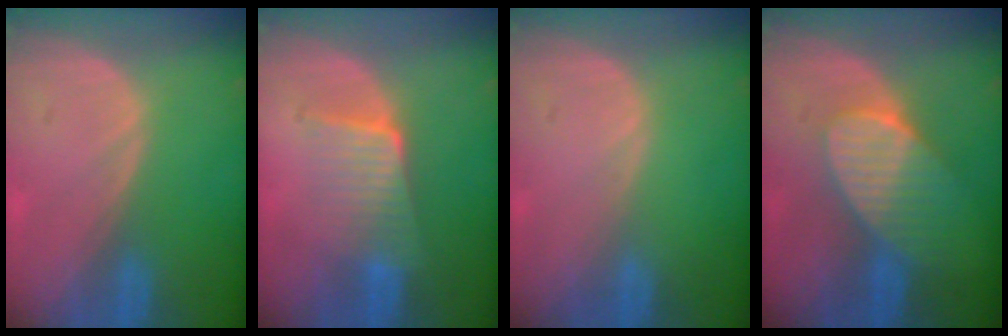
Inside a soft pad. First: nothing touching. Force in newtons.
{"total": 6.7, "press": 5.8, "slide": 3.4}
{"total": 0.0}
{"total": 7.5, "press": 7.1, "slide": 2.3}